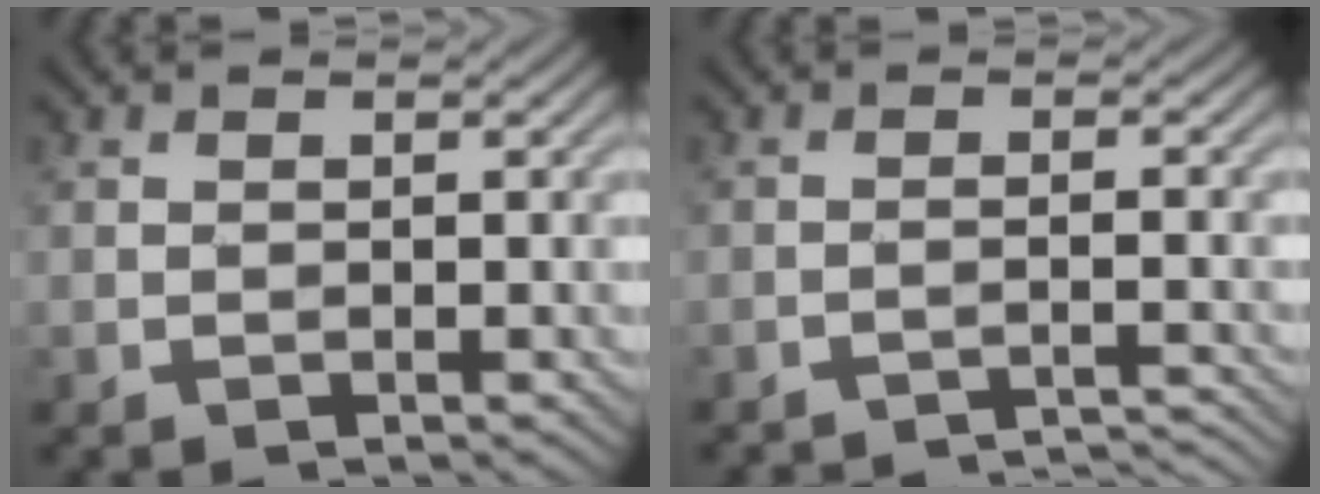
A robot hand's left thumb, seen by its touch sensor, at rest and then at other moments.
{"total": 3.7, "force": [-3.4, 0.3, 1.4], "torque": [-0.013, 0.008, -0.062]}